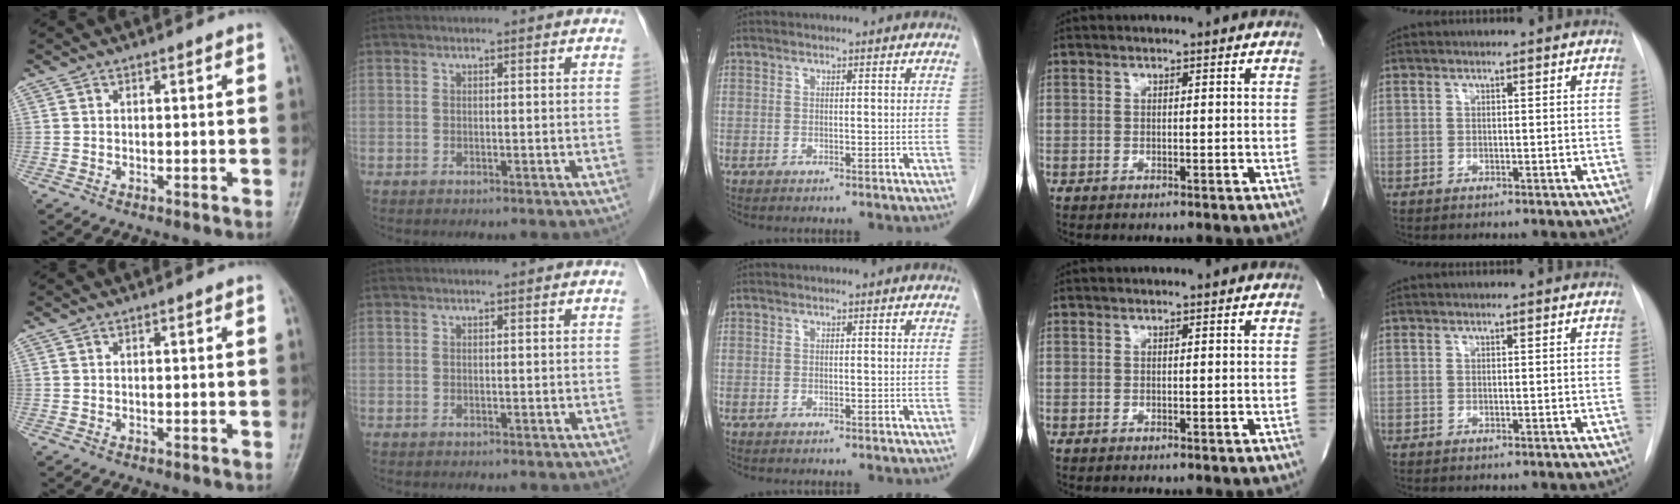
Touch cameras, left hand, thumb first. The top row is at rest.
{}